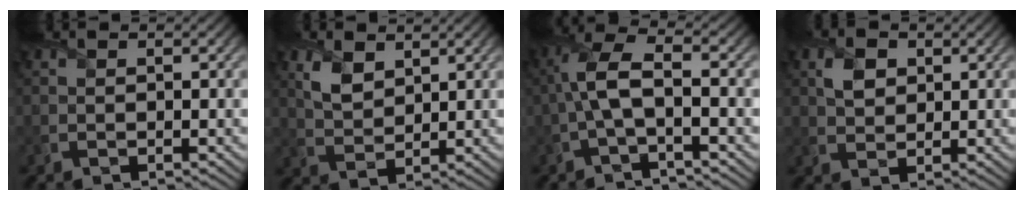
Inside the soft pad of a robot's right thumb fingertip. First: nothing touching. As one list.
[{"total": 4.6, "force": [2.5, 2.8, 2.6], "torque": [-0.071, -0.004, 0.052]}, {"total": 5.7, "force": [-0.8, 1.9, 5.3], "torque": [-0.125, 0.014, -0.023]}, {"total": 3.3, "force": [1.2, 2.4, 1.9], "torque": [-0.046, 0.003, 0.021]}]